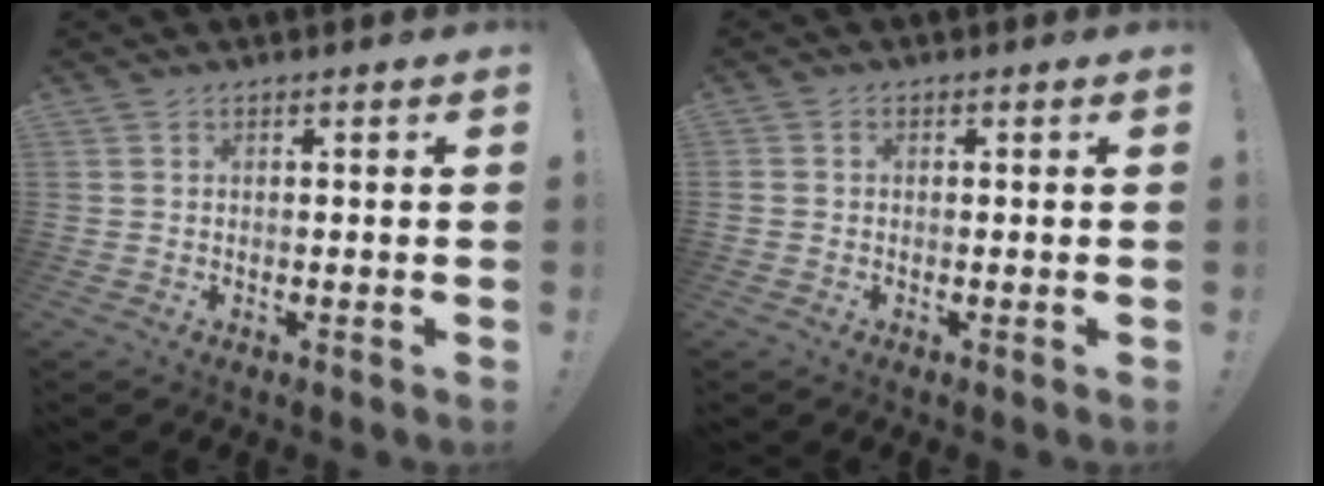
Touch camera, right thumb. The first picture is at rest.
{"total": 0.8, "force": [-0.4, 0.7, 0.1], "torque": [-0.003, 0.003, -0.008]}